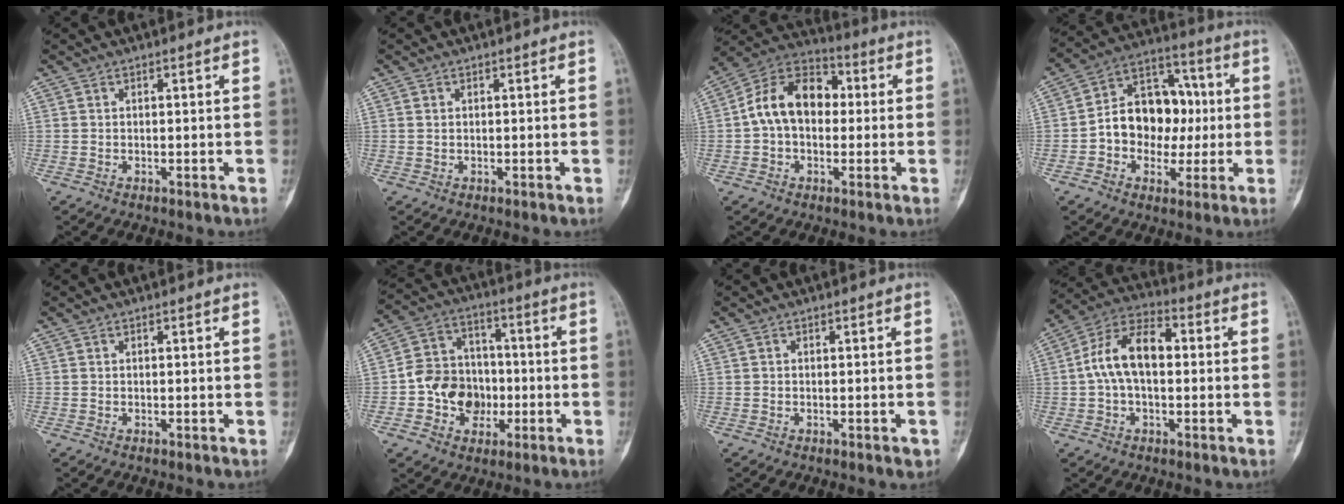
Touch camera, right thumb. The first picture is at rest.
{"total": 0.7, "force": [0.3, 0.5, 0.3], "torque": [-0.002, 0.002, 0.006]}
{"total": 13.7, "force": [0.7, 9.6, 9.8], "torque": [-0.146, 0.037, 0.000]}
{"total": 15.1, "force": [-0.6, 11.6, 9.7], "torque": [-0.102, 0.042, -0.013]}
{"total": 0.0}
{"total": 12.1, "force": [-2.6, 10.3, 5.9], "torque": [-0.053, 0.036, -0.049]}
{"total": 1.1, "force": [-0.6, 0.4, 0.9], "torque": [-0.007, -0.001, -0.005]}
{"total": 12.0, "force": [0.5, 6.9, 9.8], "torque": [-0.177, 0.038, 0.000]}